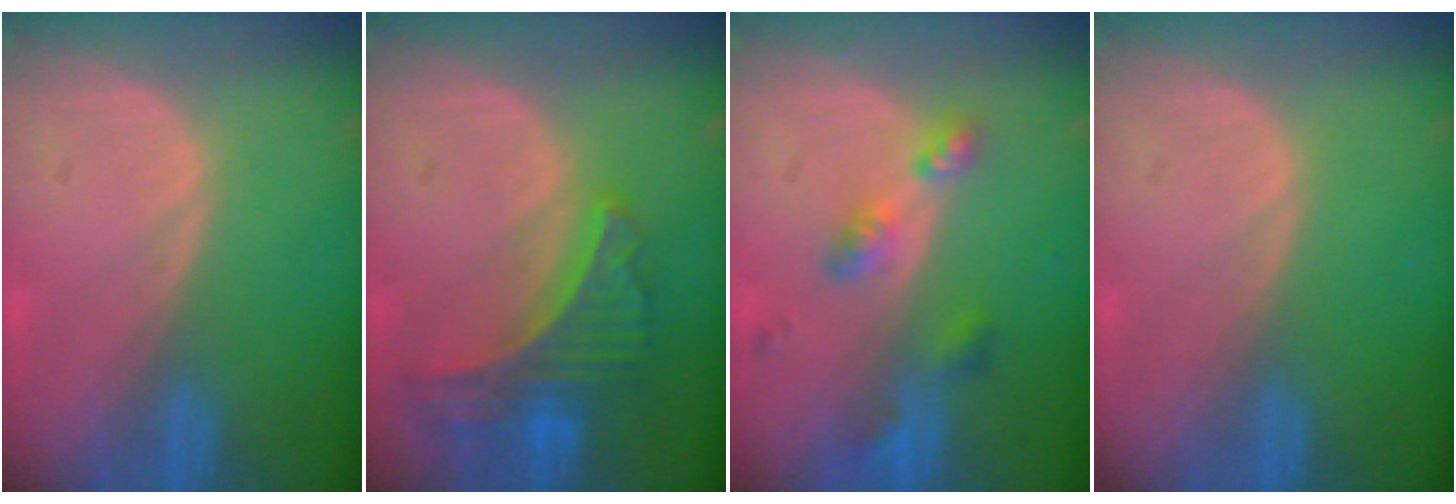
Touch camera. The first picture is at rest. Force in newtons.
{"total": 7.9, "press": 7.0, "slide": 3.7}
{"total": 5.2, "press": 4.8, "slide": 2.0}
{"total": 0.0}